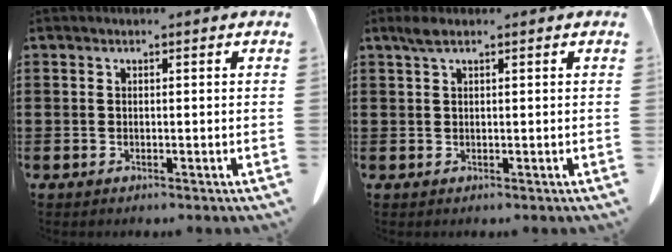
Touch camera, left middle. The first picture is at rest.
{"total": 1.8, "force": [0.9, 0.4, 1.4], "torque": [-0.031, 0.001, 0.018]}